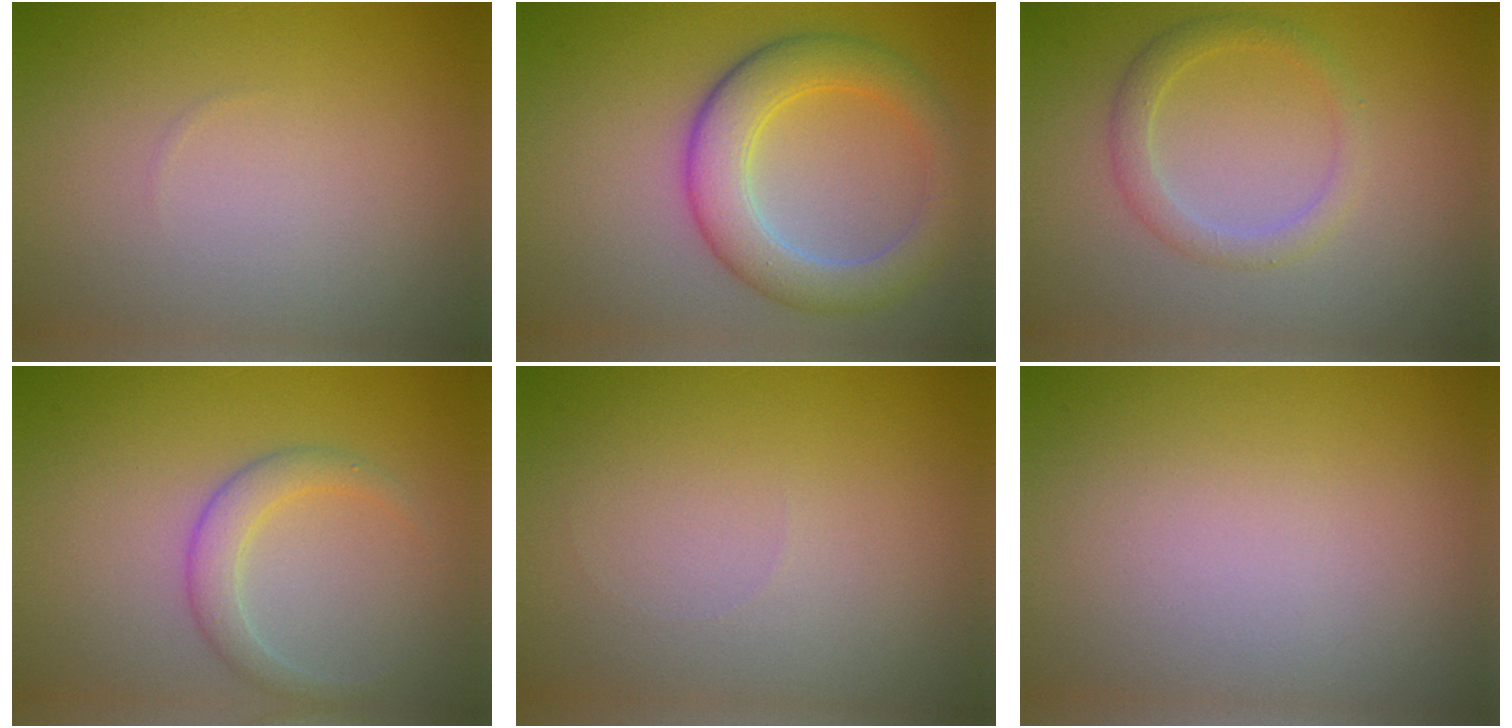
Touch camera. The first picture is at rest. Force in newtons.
{"total": 5.5, "press": 5.5, "slide": 0.1}
{"total": 2.1, "press": 2.1, "slide": 0.1}
{"total": 2.4, "press": 2.4, "slide": 0.1}
{"total": 0.0}
{"total": 0.0}